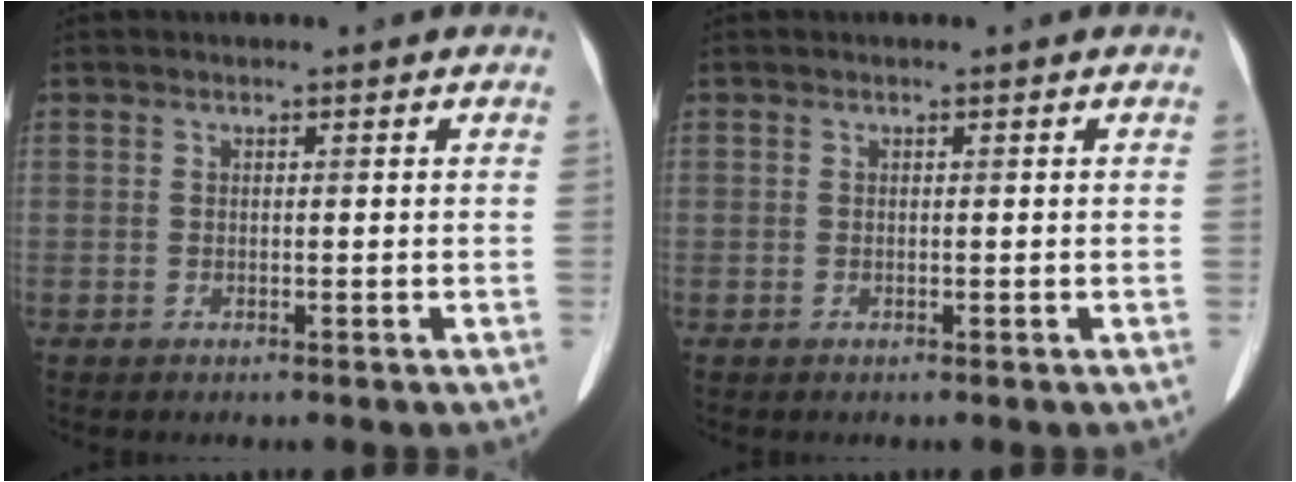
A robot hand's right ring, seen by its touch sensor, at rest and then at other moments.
{"total": 0.0}